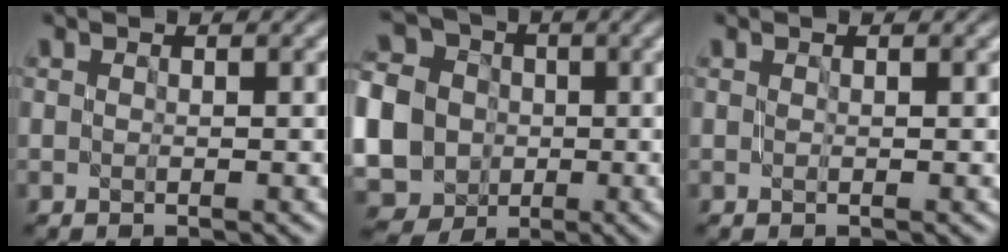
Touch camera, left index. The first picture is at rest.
{"total": 14.3, "force": [-2.3, 12.9, 5.8], "torque": [-0.157, -0.008, -0.075]}
{"total": 0.0}